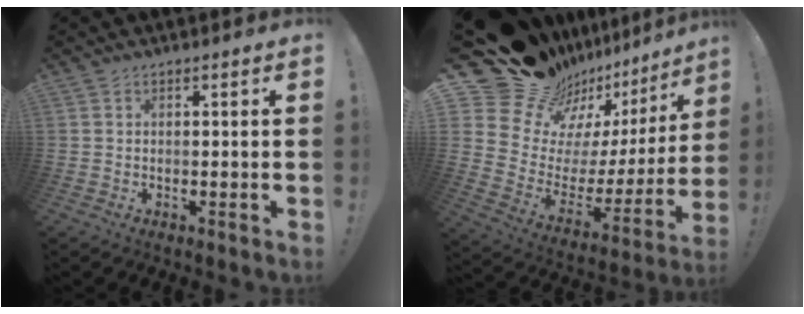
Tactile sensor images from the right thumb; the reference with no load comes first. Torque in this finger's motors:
{"motor_torque": [0.44, 2.33, 0.01, 0.36, 0.03]}